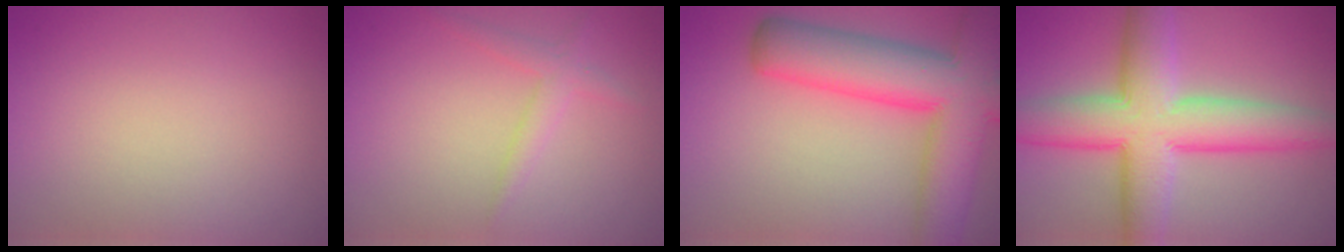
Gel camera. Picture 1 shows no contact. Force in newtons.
{"total": 1.8, "press": 1.8, "slide": 0.0}
{"total": 10.7, "press": 10.7, "slide": 0.6}
{"total": 9.5, "press": 9.5, "slide": 0.0}